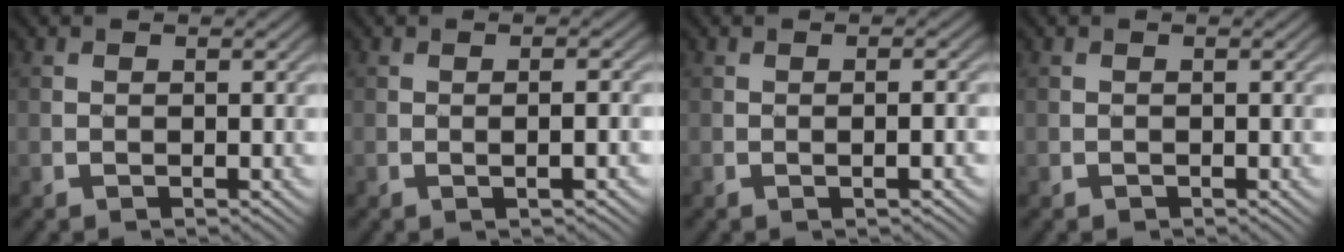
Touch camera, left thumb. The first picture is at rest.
{"total": 1.6, "force": [-0.2, 0.2, 1.6], "torque": [-0.030, 0.002, -0.007]}
{"total": 1.3, "force": [-0.2, 0.1, 1.3], "torque": [-0.024, 0.002, -0.006]}
{"total": 0.0}